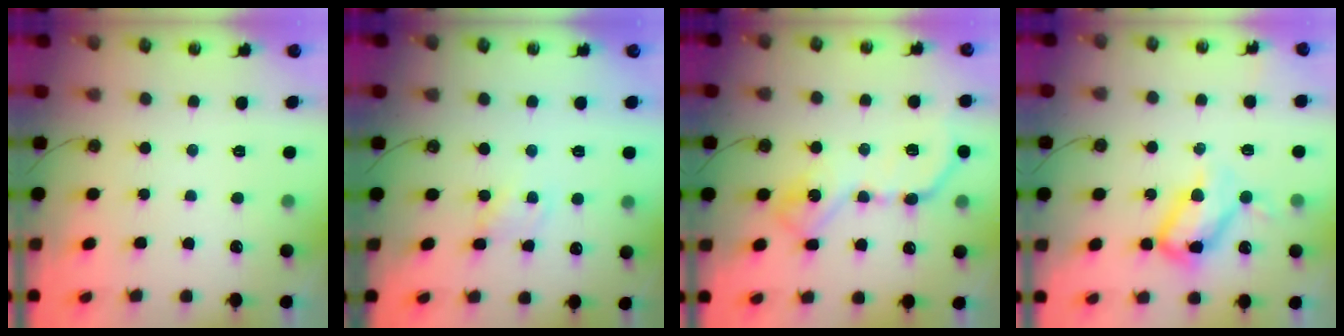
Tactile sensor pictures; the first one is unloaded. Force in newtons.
{"total": 2.6, "press": 2.5, "slide": 0.4}
{"total": 13.3, "press": 13.3, "slide": 0.5}
{"total": 12.1, "press": 12.1, "slide": 1.2}